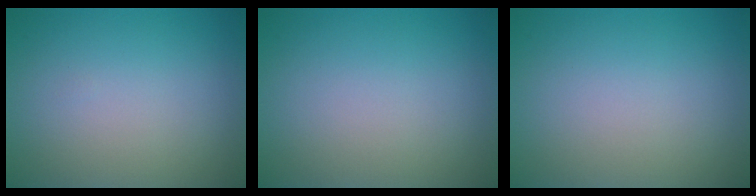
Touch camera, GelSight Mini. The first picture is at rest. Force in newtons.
{"total": 0.0}
{"total": 0.0}